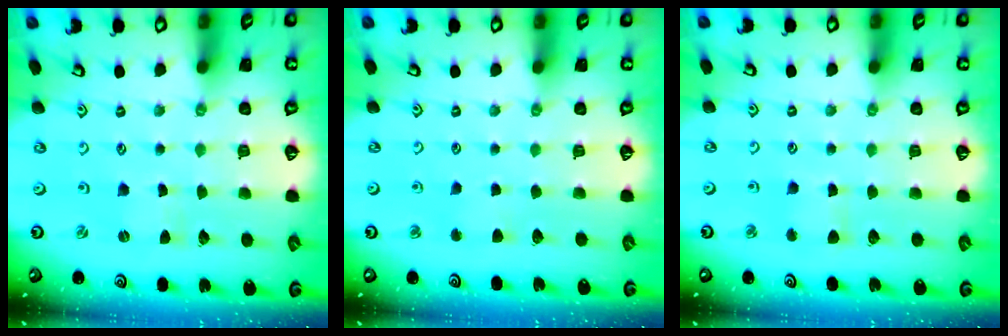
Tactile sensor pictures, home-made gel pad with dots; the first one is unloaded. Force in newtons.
{"total": 2.6, "press": 2.5, "slide": 0.5}
{"total": 3.8, "press": 3.8, "slide": 0.4}